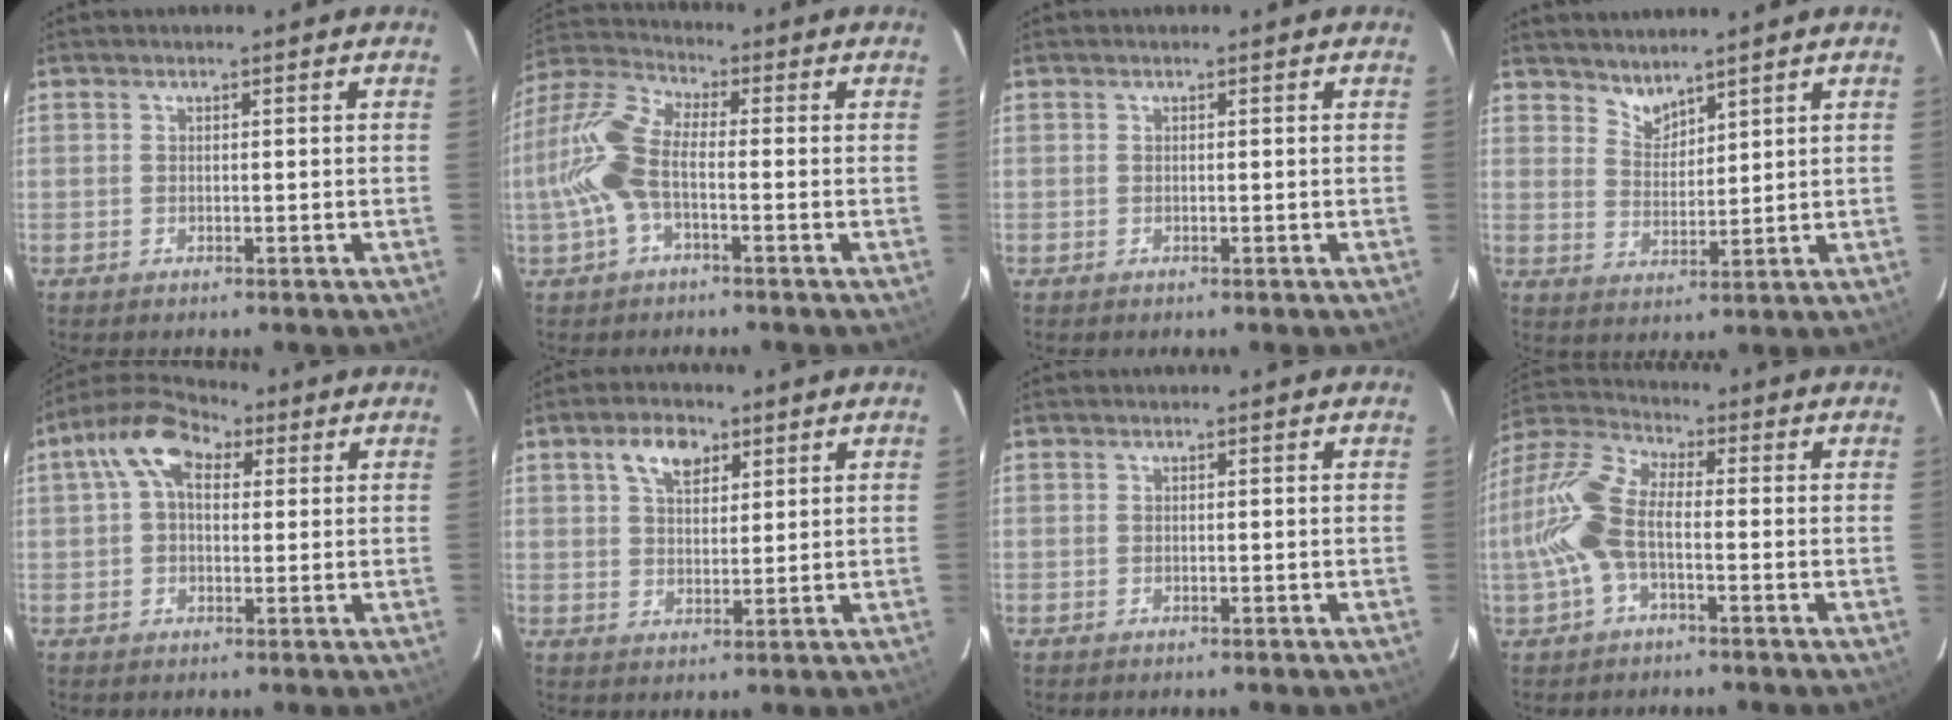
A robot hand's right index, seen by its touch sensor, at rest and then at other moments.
{"total": 10.8, "force": [-2.1, 4.7, 9.5], "torque": [-0.223, 0.015, -0.046]}
{"total": 0.0}
{"total": 4.2, "force": [3.9, 1.2, 0.8], "torque": [-0.010, -0.003, 0.074]}
{"total": 9.3, "force": [3.1, 5.9, 6.5], "torque": [-0.128, 0.039, 0.045]}
{"total": 6.2, "force": [3.3, 3.5, 3.9], "torque": [-0.063, 0.013, 0.059]}
{"total": 0.0}
{"total": 11.3, "force": [-2.1, 5.1, 9.8], "torque": [-0.227, 0.015, -0.045]}